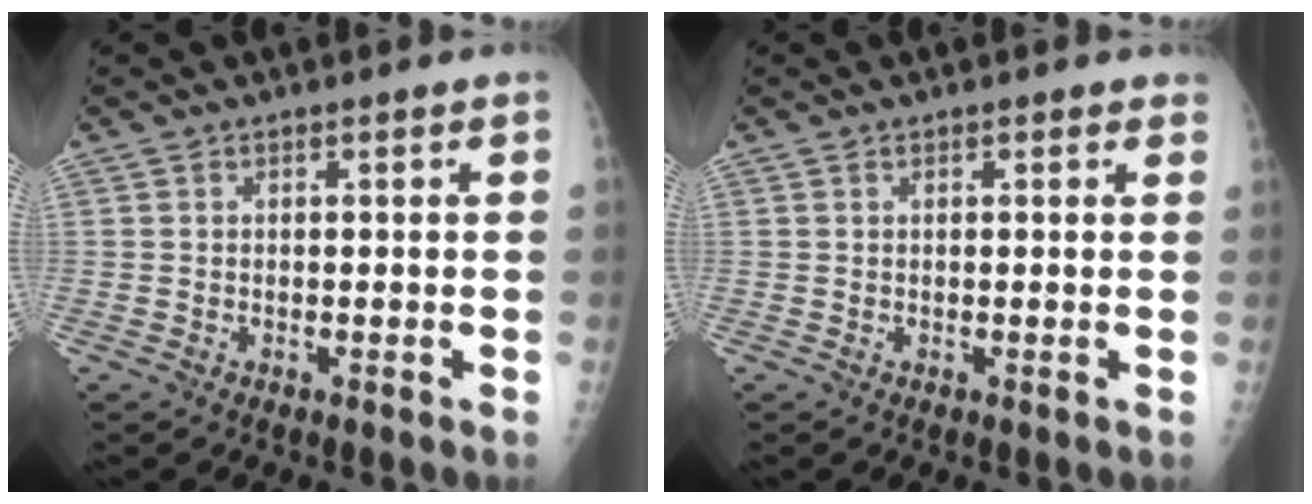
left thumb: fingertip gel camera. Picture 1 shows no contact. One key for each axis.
{"total": 0.9, "fx": 0.7, "fy": 0.4, "fz": 0.5, "tx": -0.002, "ty": -0.002, "tz": 0.004}